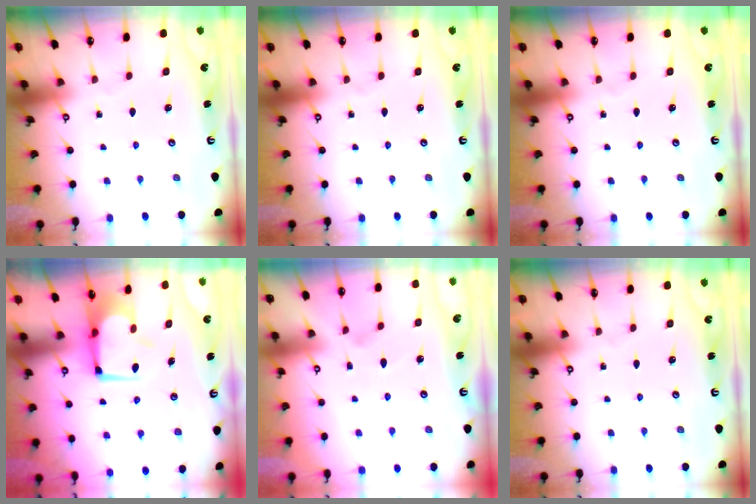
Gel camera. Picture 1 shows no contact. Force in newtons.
{"total": 0.0}
{"total": 0.0}
{"total": 2.4, "press": 2.3, "slide": 0.8}
{"total": 2.4, "press": 2.1, "slide": 1.1}
{"total": 0.0}